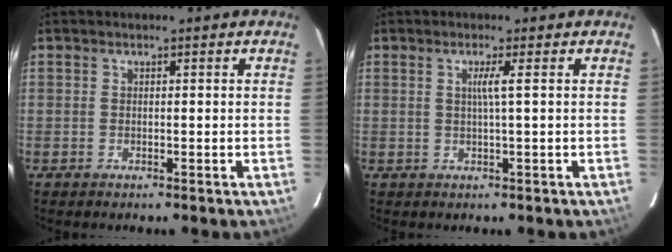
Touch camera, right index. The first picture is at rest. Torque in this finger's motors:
{"motor_torque": [0.17, -0.02, 0.17, 0.06]}